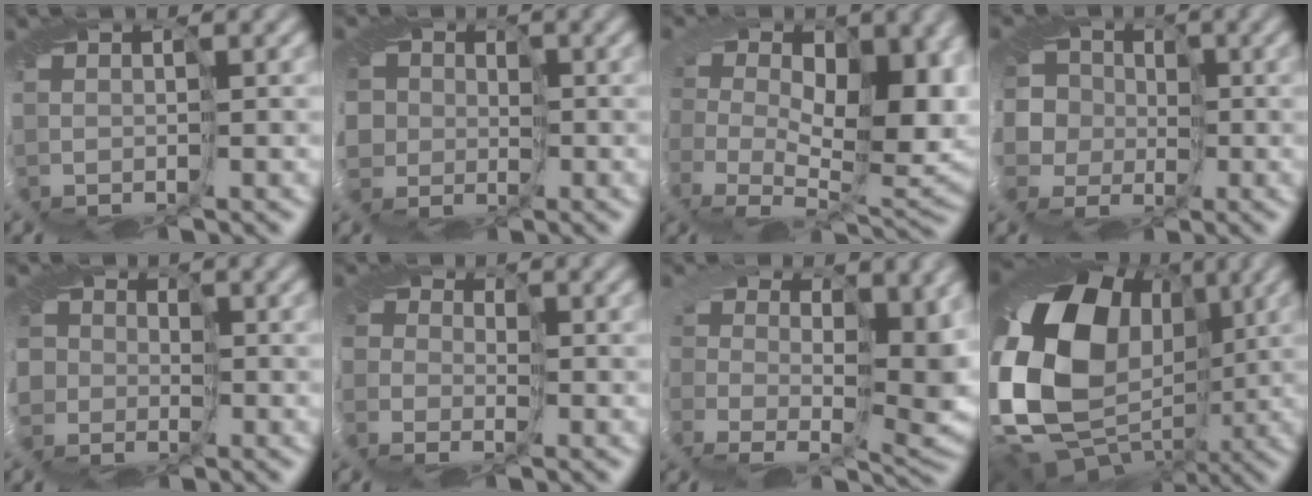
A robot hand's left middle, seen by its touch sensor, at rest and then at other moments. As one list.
[{"total": 4.5, "force": [-0.1, 4.4, 1.3], "torque": [-0.024, 0.003, -0.048]}, {"total": 9.2, "force": [0.1, 5.8, 7.1], "torque": [-0.091, -0.046, 0.005]}, {"total": 5.7, "force": [-0.5, 5.2, 2.2], "torque": [-0.042, 0.010, -0.058]}, {"total": 4.5, "force": [-0.1, 4.4, 1.2], "torque": [-0.021, 0.001, -0.041]}, {"total": 2.9, "force": [-0.6, 2.8, 0.5], "torque": [0.005, -0.005, -0.033]}, {"total": 7.8, "force": [0.2, 4.9, 6.1], "torque": [-0.093, -0.044, 0.005]}, {"total": 16.3, "force": [-1.4, 11.8, 11.2], "torque": [-0.197, 0.007, -0.047]}]